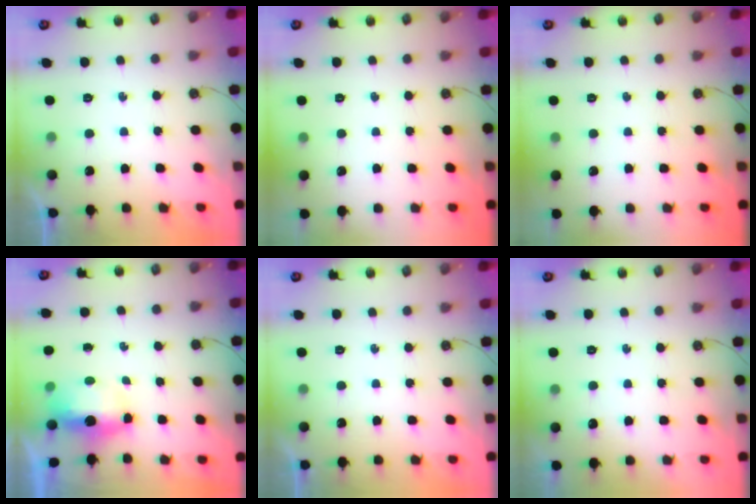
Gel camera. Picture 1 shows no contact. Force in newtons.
{"total": 0.0}
{"total": 0.0}
{"total": 13.9, "press": 8.4, "slide": 11.0}
{"total": 0.0}
{"total": 13.3, "press": 4.4, "slide": 12.5}